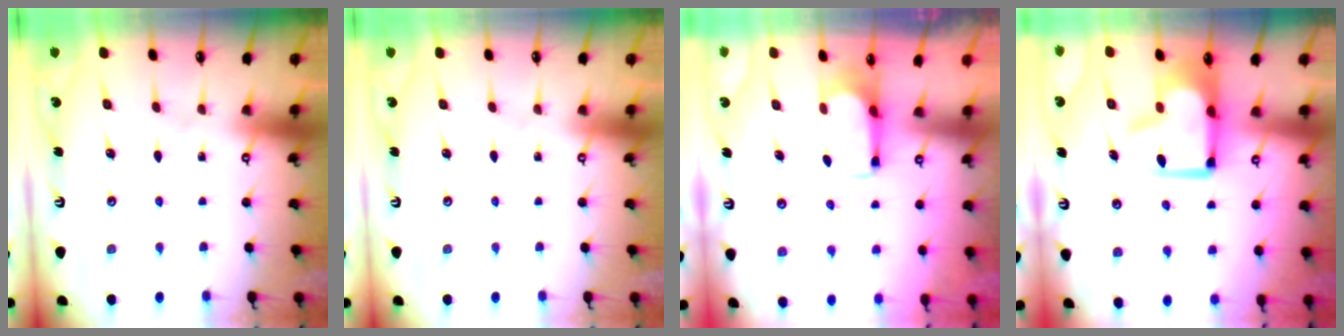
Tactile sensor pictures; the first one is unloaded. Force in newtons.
{"total": 0.0}
{"total": 2.8, "press": 2.8, "slide": 0.5}
{"total": 3.5, "press": 3.4, "slide": 0.8}